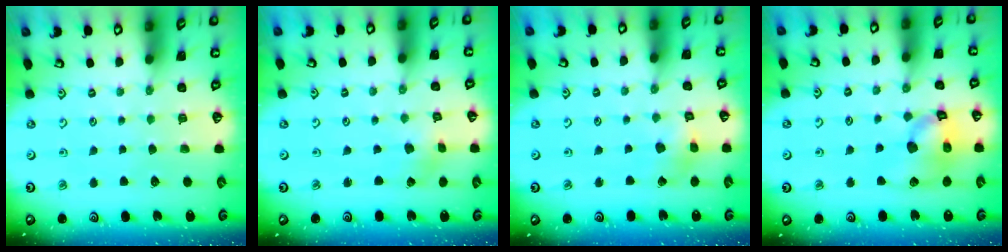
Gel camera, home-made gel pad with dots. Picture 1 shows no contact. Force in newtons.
{"total": 1.2, "press": 1.2, "slide": 0.2}
{"total": 4.3, "press": 4.3, "slide": 0.5}
{"total": 13.3, "press": 13.2, "slide": 1.8}